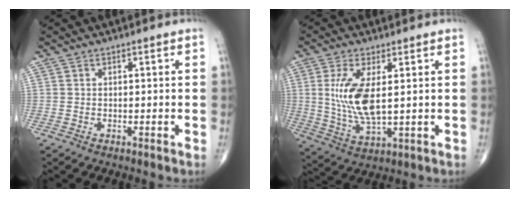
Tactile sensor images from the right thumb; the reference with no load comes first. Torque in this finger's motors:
{"motor_torque": [-0.41, 0.47, 1.00, 0.22, 0.09]}